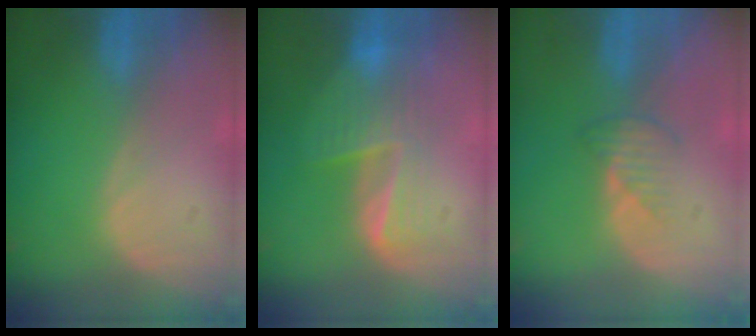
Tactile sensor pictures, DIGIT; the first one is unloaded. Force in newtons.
{"total": 6.5, "press": 6.2, "slide": 1.9}
{"total": 2.5, "press": 2.5, "slide": 0.2}